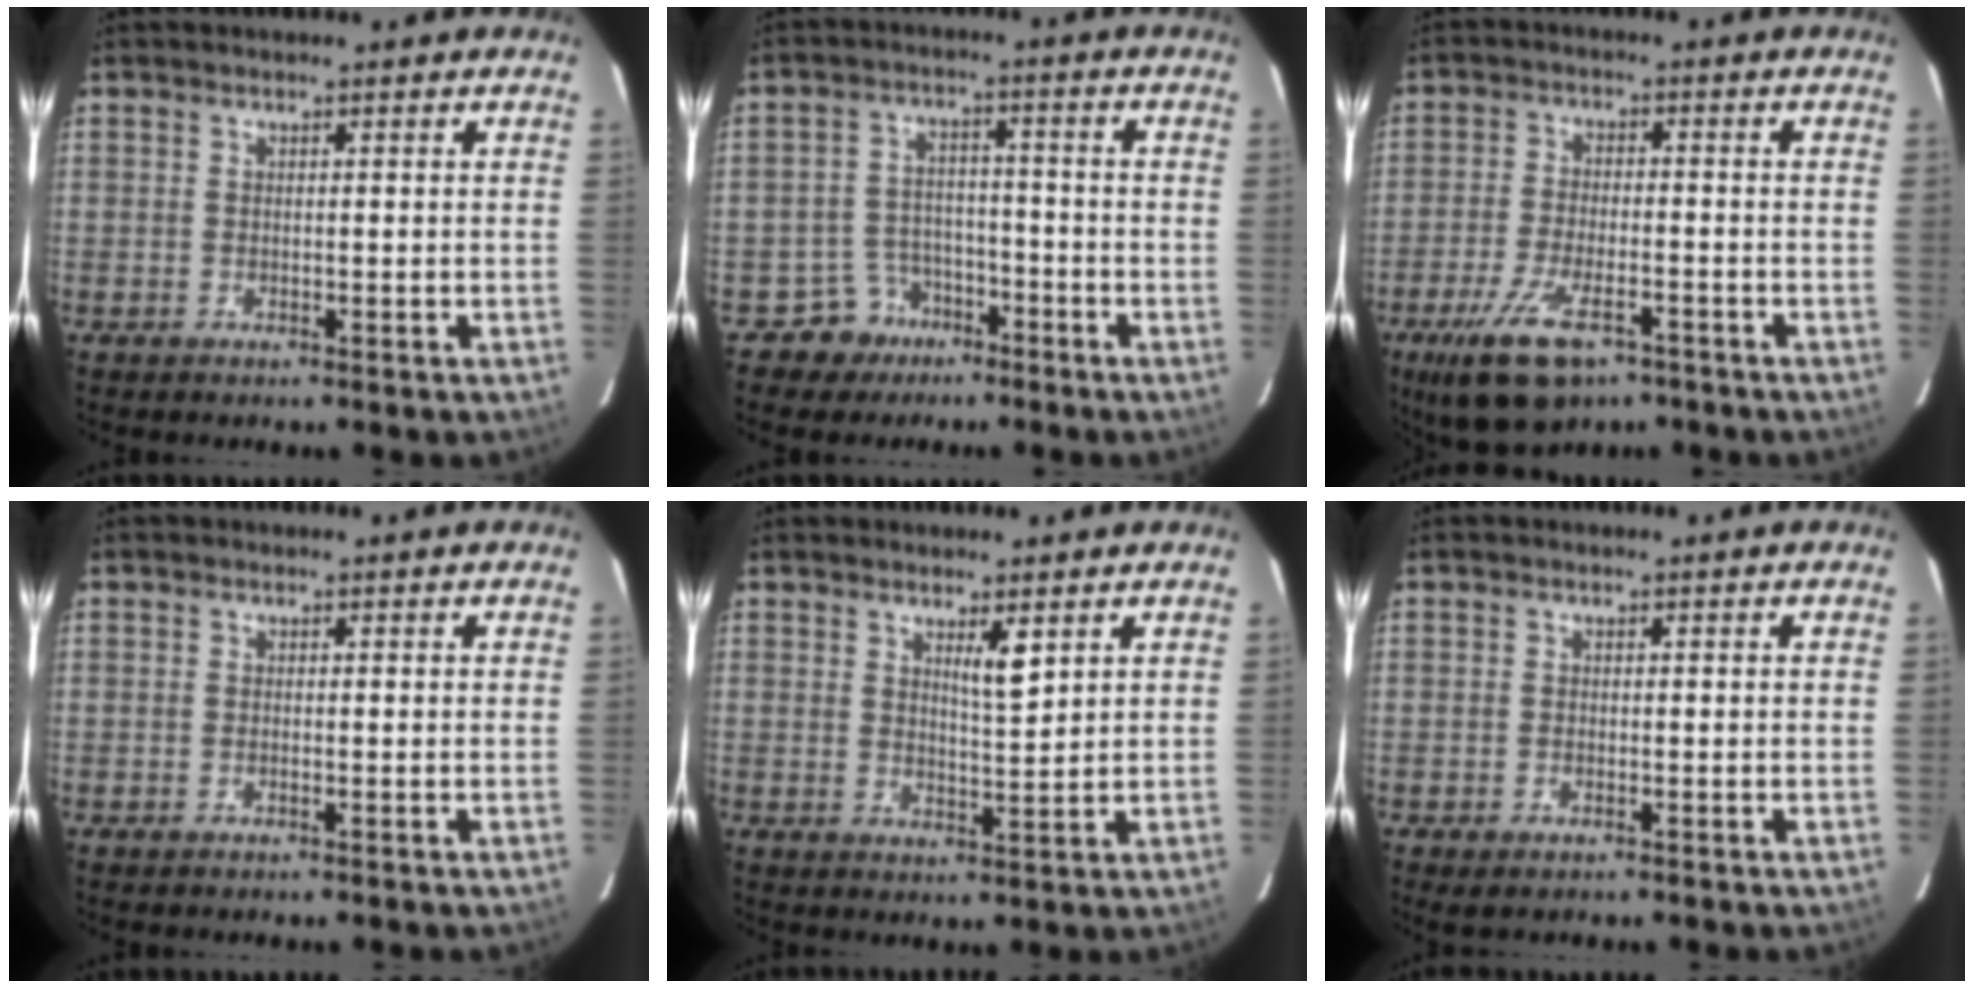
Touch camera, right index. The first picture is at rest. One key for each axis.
{"total": 5.7, "fx": -3.6, "fy": 4.4, "fz": 0.1, "tx": 0.006, "ty": 0.014, "tz": -0.055}
{"total": 10.3, "fx": -6.5, "fy": 3.7, "fz": 7.1, "tx": -0.142, "ty": -0.016, "tz": -0.106}
{"total": 0.0}
{"total": 3.3, "fx": 1.9, "fy": 0.3, "fz": 2.7, "tx": -0.048, "ty": -0.007, "tz": 0.034}
{"total": 1.4, "fx": -0.8, "fy": 0.6, "fz": 1.0, "tx": -0.022, "ty": -0.003, "tz": -0.005}